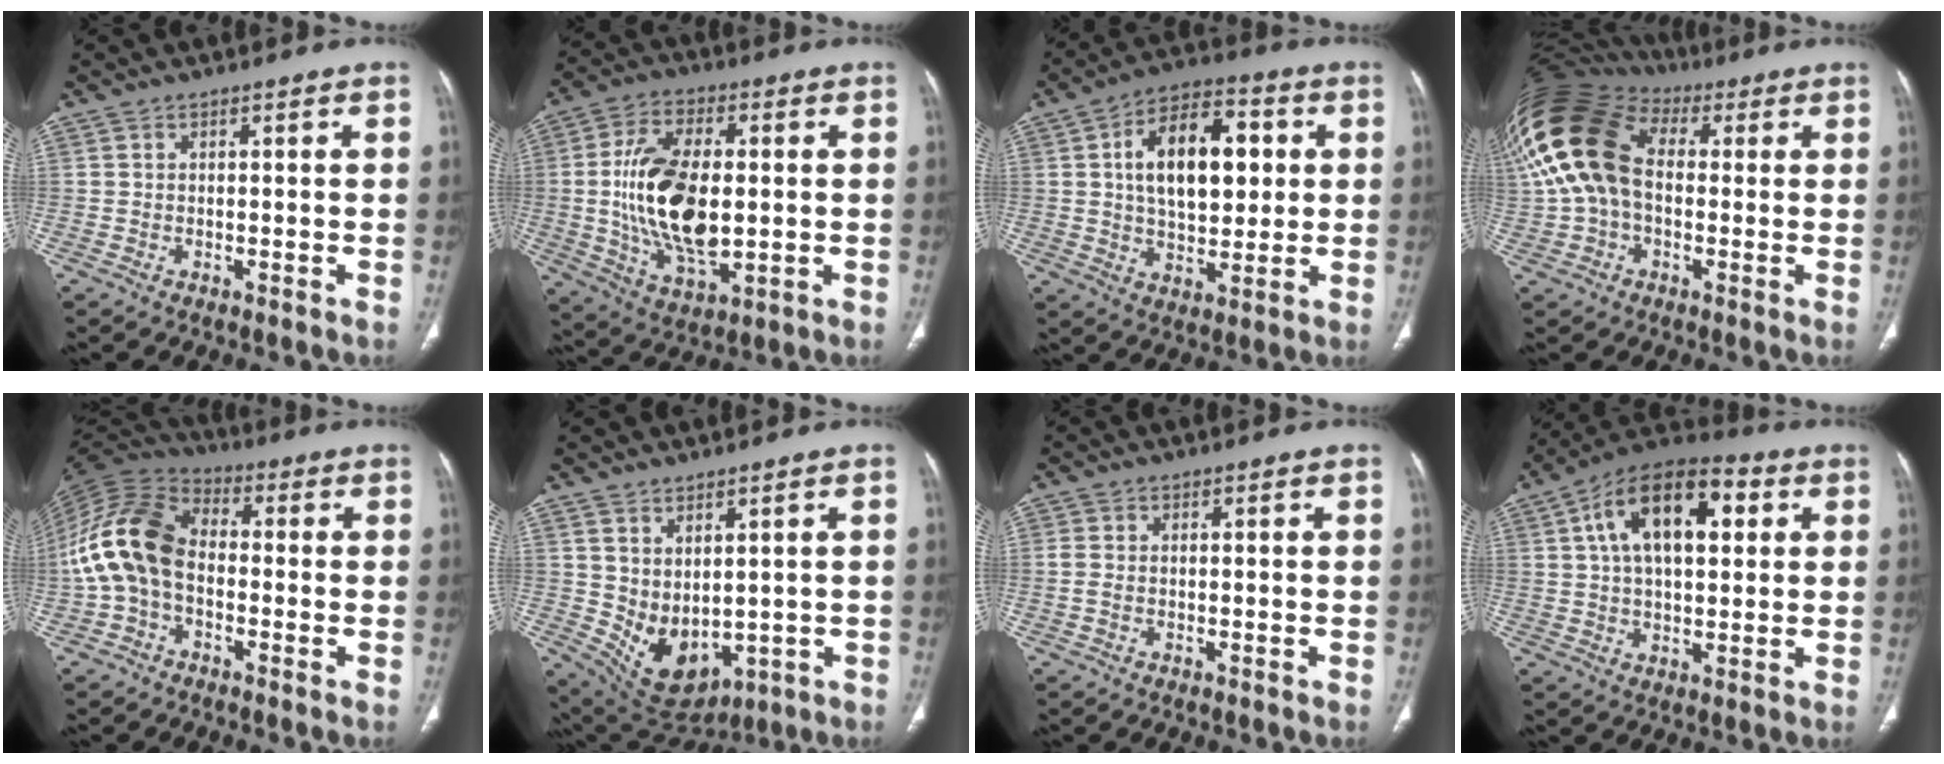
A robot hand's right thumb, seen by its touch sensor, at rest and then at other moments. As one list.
[{"total": 18.3, "force": [0.0, 9.5, 15.6], "torque": [-0.290, -0.008, 0.007]}, {"total": 16.4, "force": [3.0, 9.2, 13.2], "torque": [-0.184, 0.009, 0.048]}, {"total": 19.8, "force": [2.2, 13.4, 14.4], "torque": [-0.320, 0.042, 0.034]}, {"total": 13.8, "force": [-1.8, 9.3, 10.1], "torque": [-0.204, 0.035, -0.044]}, {"total": 9.1, "force": [1.1, 5.9, 6.8], "torque": [-0.099, -0.019, 0.058]}, {"total": 1.7, "force": [-0.3, 0.9, 1.4], "torque": [-0.040, 0.001, -0.005]}, {"total": 17.2, "force": [4.9, 8.9, 13.8], "torque": [-0.206, 0.017, 0.072]}]